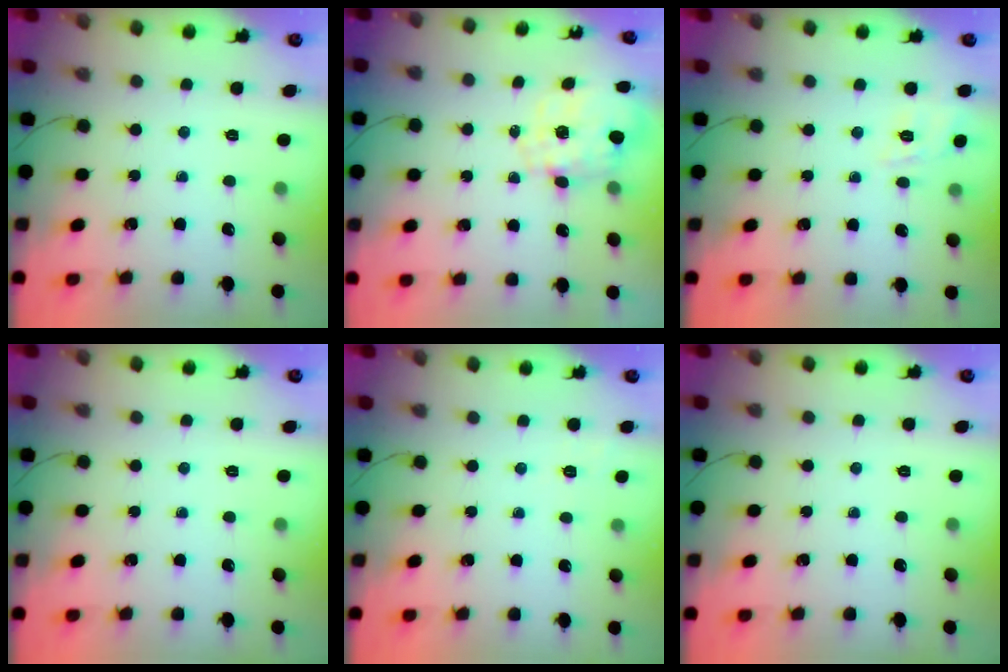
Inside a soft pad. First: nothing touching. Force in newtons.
{"total": 2.3, "press": 2.0, "slide": 1.2}
{"total": 2.7, "press": 2.1, "slide": 1.7}
{"total": 0.0}
{"total": 1.8, "press": 0.1, "slide": 1.8}
{"total": 0.0}